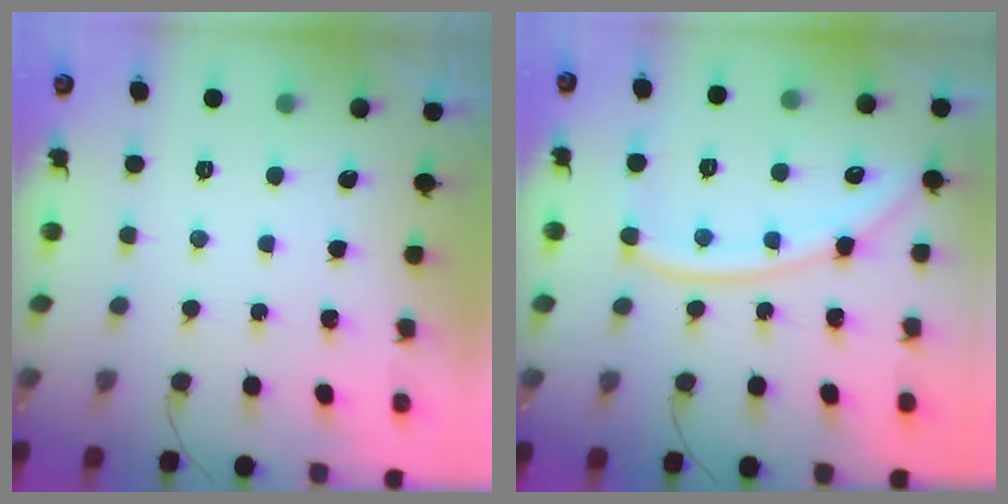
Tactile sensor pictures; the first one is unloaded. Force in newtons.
{"total": 13.1, "press": 13.0, "slide": 1.4}